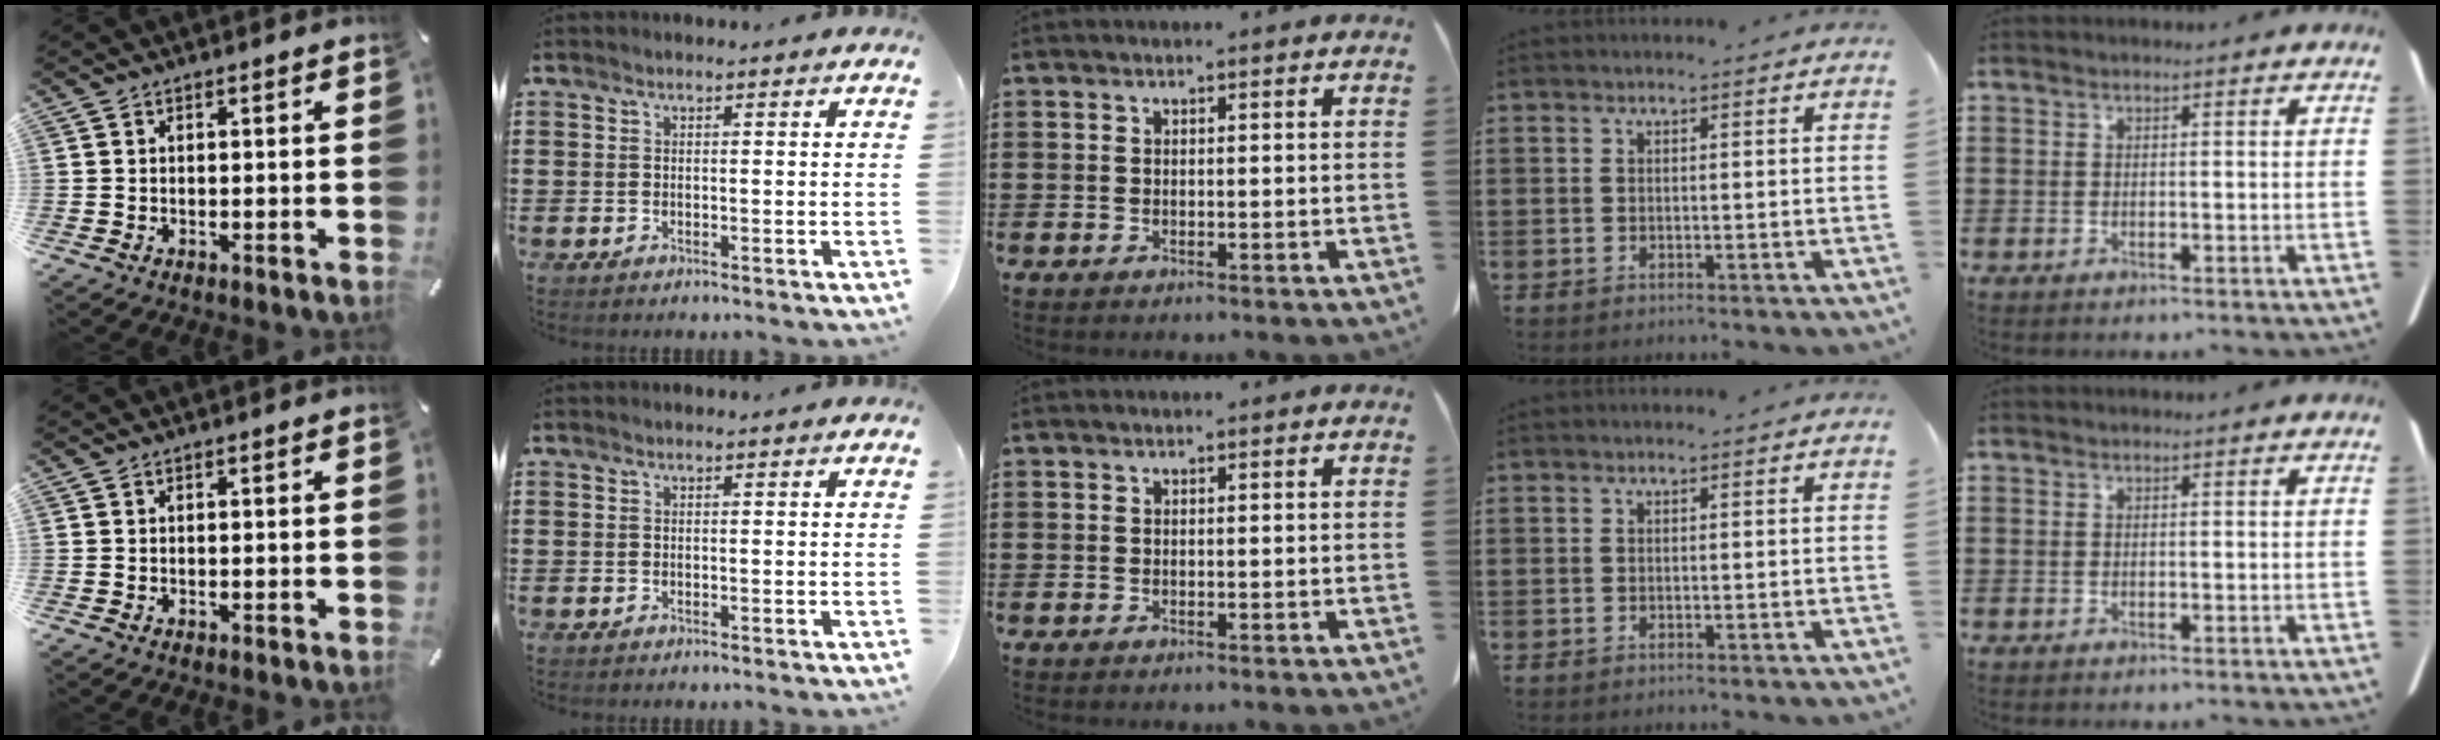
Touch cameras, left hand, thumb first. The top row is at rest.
{}